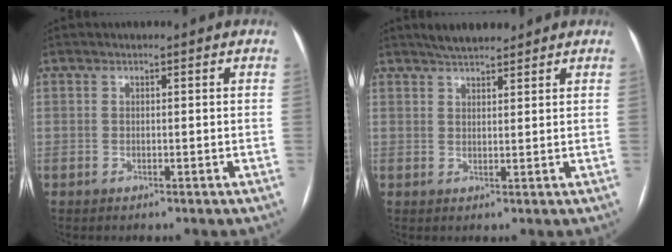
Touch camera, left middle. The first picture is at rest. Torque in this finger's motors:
{"motor_torque": [0.17, -0.19, -0.02, 0.00]}